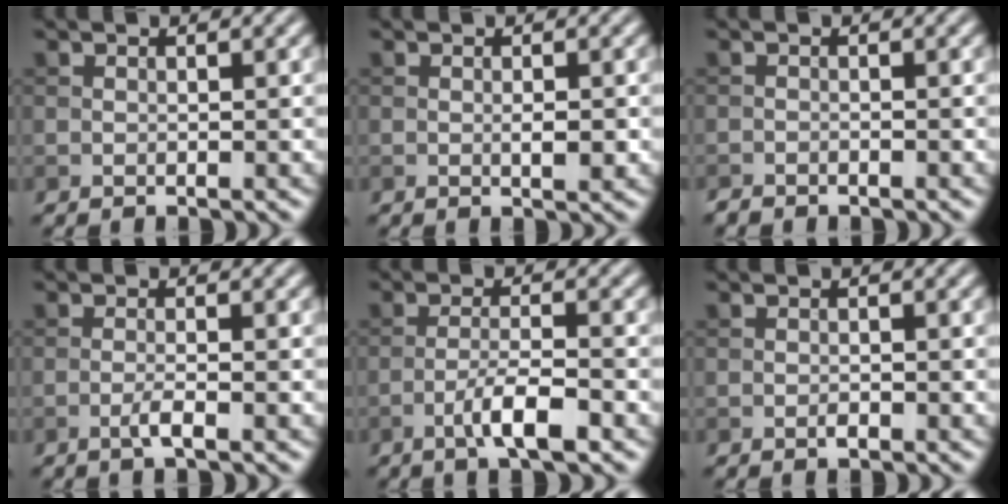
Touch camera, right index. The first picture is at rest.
{"total": 1.3, "force": [-0.2, 0.3, 1.2], "torque": [-0.021, -0.002, -0.002]}
{"total": 0.9, "force": [-0.9, 0.2, 0.1], "torque": [-0.001, -0.002, -0.018]}
{"total": 1.7, "force": [-0.8, 0.3, 1.4], "torque": [-0.026, 0.003, -0.020]}
{"total": 4.0, "force": [-2.1, 0.7, 3.3], "torque": [-0.063, 0.007, -0.044]}
{"total": 0.6, "force": [-0.4, 0.2, 0.5], "torque": [-0.009, 0.001, -0.007]}